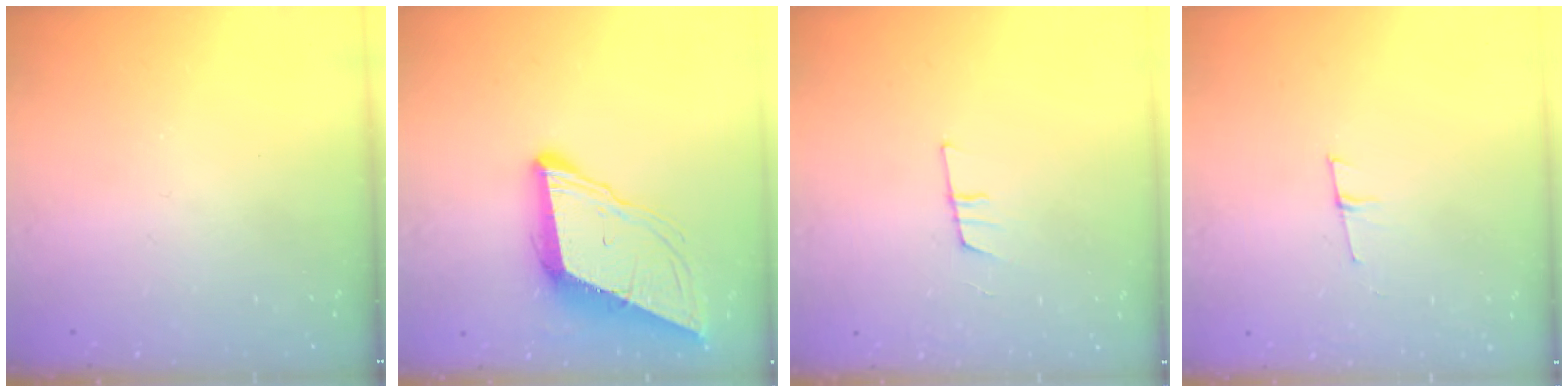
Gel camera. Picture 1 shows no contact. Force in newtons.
{"total": 10.5, "press": 9.9, "slide": 3.6}
{"total": 7.6, "press": 7.0, "slide": 3.0}
{"total": 5.3, "press": 4.5, "slide": 2.9}